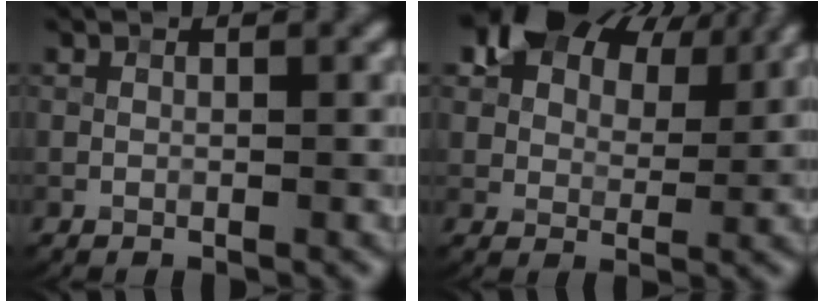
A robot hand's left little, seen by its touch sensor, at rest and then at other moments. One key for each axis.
{"total": 11.3, "fx": 7.1, "fy": 6.0, "fz": 6.4, "tx": -0.100, "ty": 0.016, "tz": 0.096}